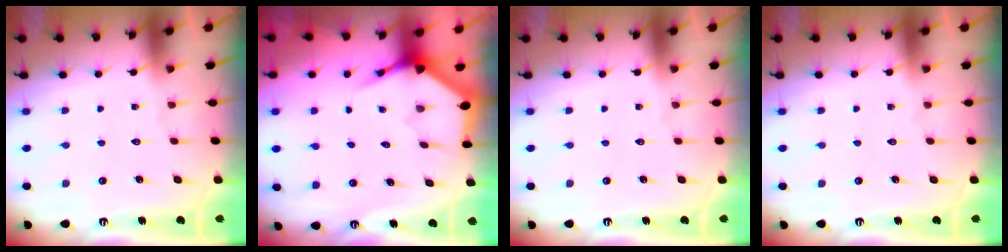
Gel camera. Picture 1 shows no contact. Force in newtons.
{"total": 3.9, "press": 3.8, "slide": 0.4}
{"total": 0.0}
{"total": 0.0}